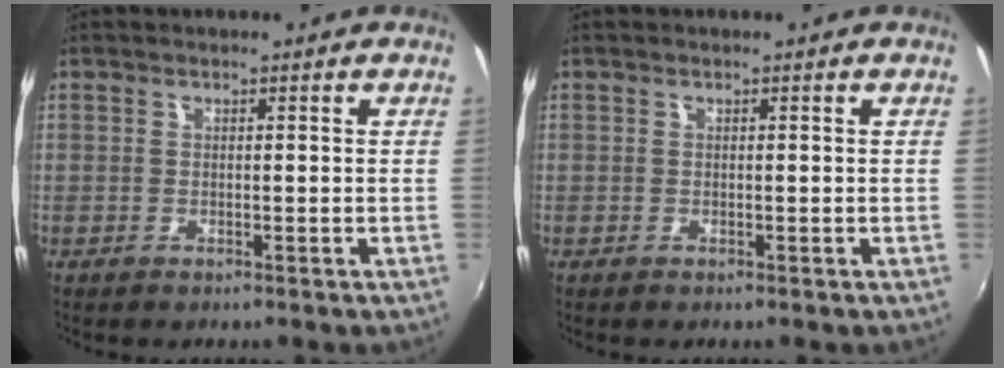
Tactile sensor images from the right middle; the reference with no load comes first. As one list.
[{"total": 0.0}]